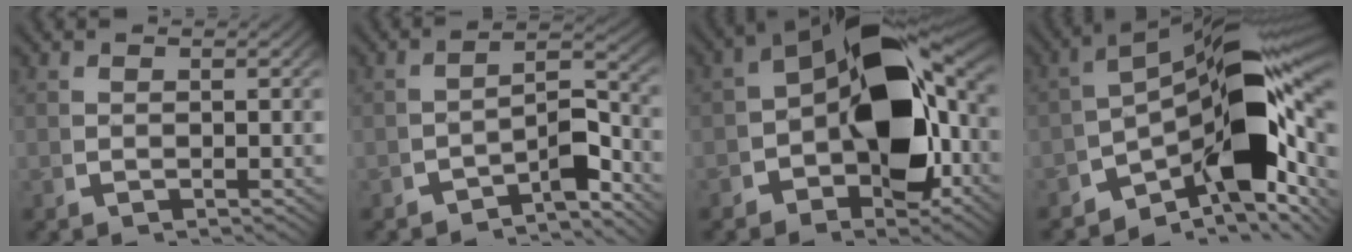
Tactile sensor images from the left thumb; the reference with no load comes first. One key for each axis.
{"total": 4.5, "fx": -2.1, "fy": 1.7, "fz": 3.6, "tx": -0.043, "ty": -0.012, "tz": -0.032}
{"total": 15.8, "fx": -1.1, "fy": 9.6, "fz": 12.5, "tx": -0.186, "ty": -0.033, "tz": -0.006}
{"total": 17.1, "fx": -1.8, "fy": 8.9, "fz": 14.5, "tx": -0.211, "ty": -0.030, "tz": -0.026}